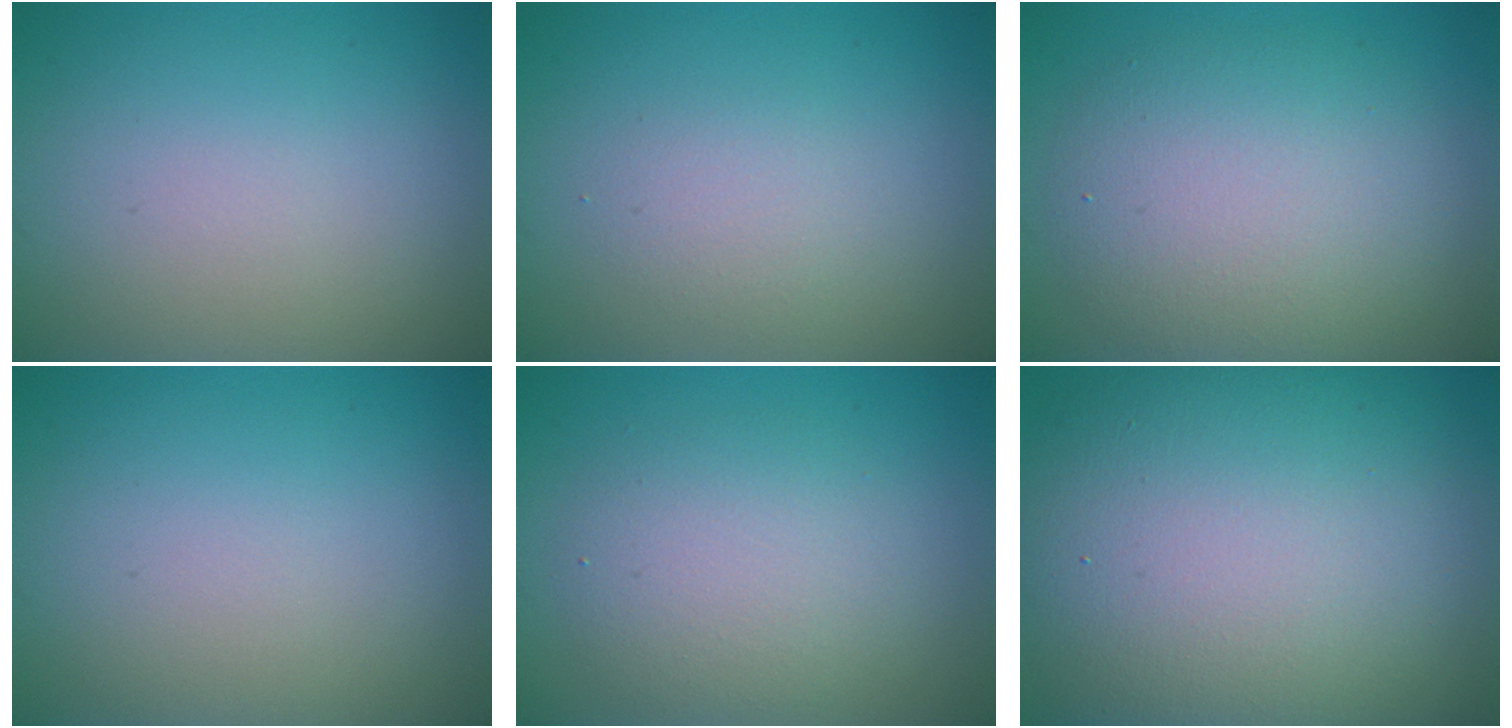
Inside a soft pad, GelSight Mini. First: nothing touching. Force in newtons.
{"total": 1.7, "press": 1.7, "slide": 0.0}
{"total": 6.8, "press": 6.8, "slide": 0.5}
{"total": 0.0}
{"total": 4.0, "press": 4.0, "slide": 0.3}
{"total": 16.0, "press": 16.0, "slide": 1.3}